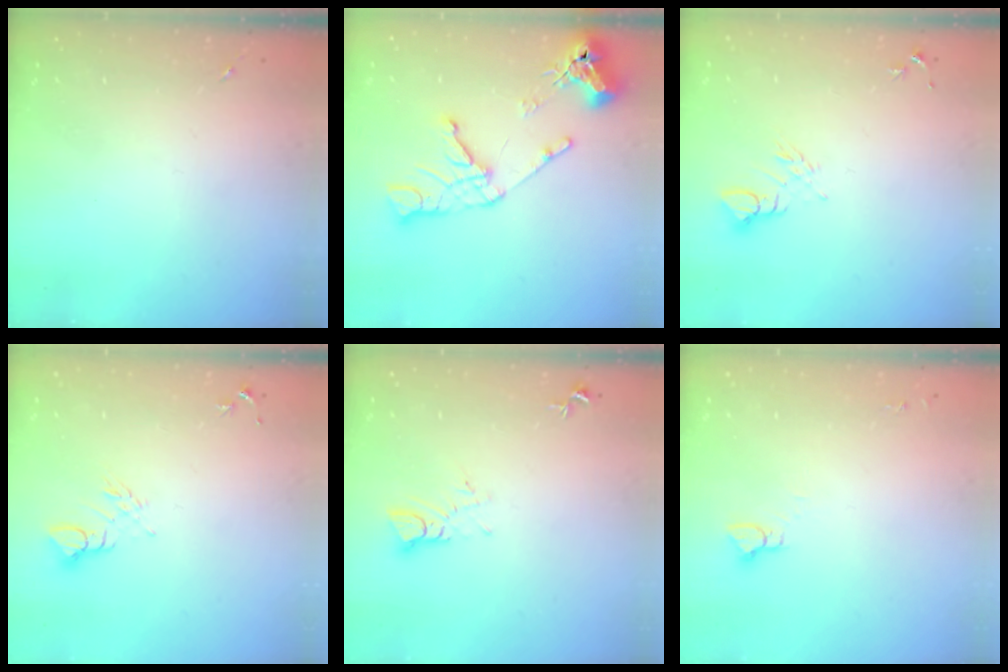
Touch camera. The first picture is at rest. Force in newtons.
{"total": 14.1, "press": 14.0, "slide": 1.6}
{"total": 6.6, "press": 6.6, "slide": 0.5}
{"total": 6.6, "press": 6.6, "slide": 0.5}
{"total": 4.2, "press": 4.2, "slide": 0.5}
{"total": 3.3, "press": 3.3, "slide": 0.2}